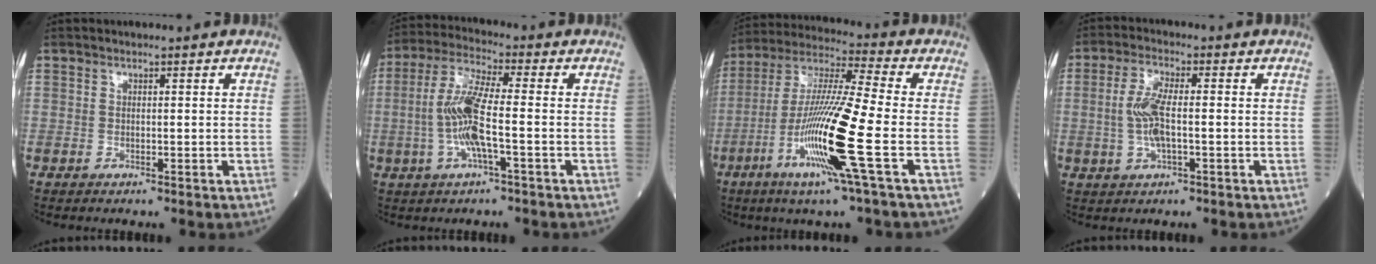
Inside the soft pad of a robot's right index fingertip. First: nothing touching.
{"total": 9.3, "force": [-1.5, 0.9, 9.1], "torque": [-0.193, 0.005, -0.036]}
{"total": 16.2, "force": [-5.3, -0.9, 15.3], "torque": [-0.307, -0.018, -0.108]}
{"total": 6.1, "force": [-0.4, 1.7, 5.8], "torque": [-0.128, 0.005, -0.010]}